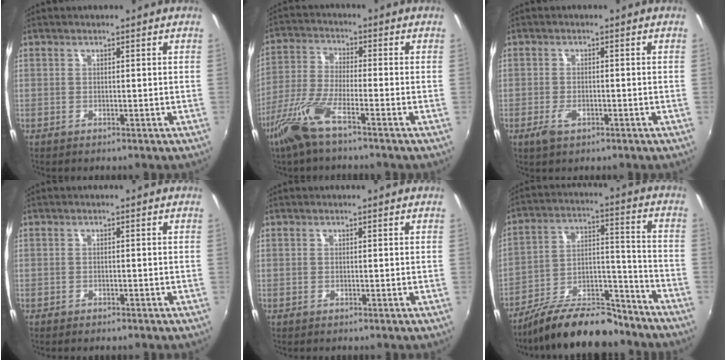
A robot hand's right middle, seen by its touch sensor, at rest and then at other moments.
{"total": 9.5, "force": [-6.1, 1.6, 7.1], "torque": [-0.158, -0.013, -0.124]}
{"total": 3.2, "force": [-1.6, 1.7, 2.1], "torque": [-0.047, -0.006, -0.029]}
{"total": 1.4, "force": [-1.2, 0.5, 0.5], "torque": [-0.013, -0.005, -0.018]}
{"total": 0.0}
{"total": 18.7, "force": [-15.3, 5.6, 9.2], "torque": [-0.162, 0.010, -0.238]}